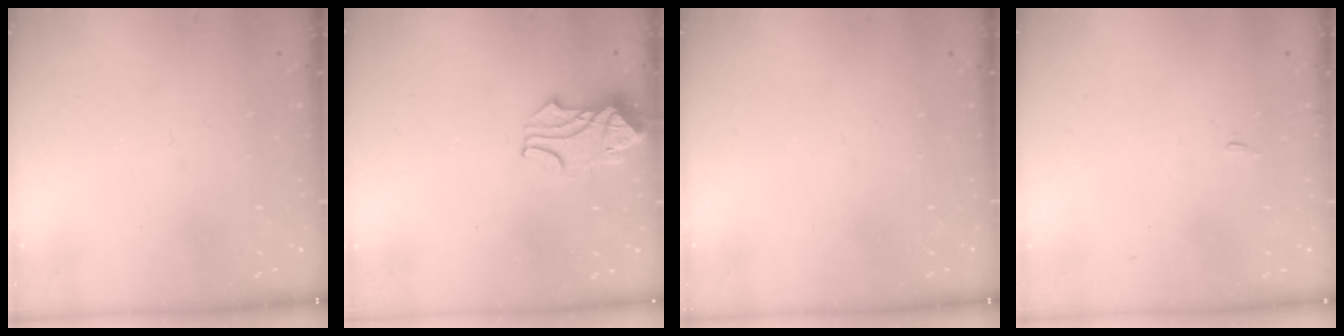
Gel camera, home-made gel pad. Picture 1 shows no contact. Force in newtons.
{"total": 2.0, "press": 1.9, "slide": 0.7}
{"total": 0.0}
{"total": 1.4, "press": 1.3, "slide": 0.4}